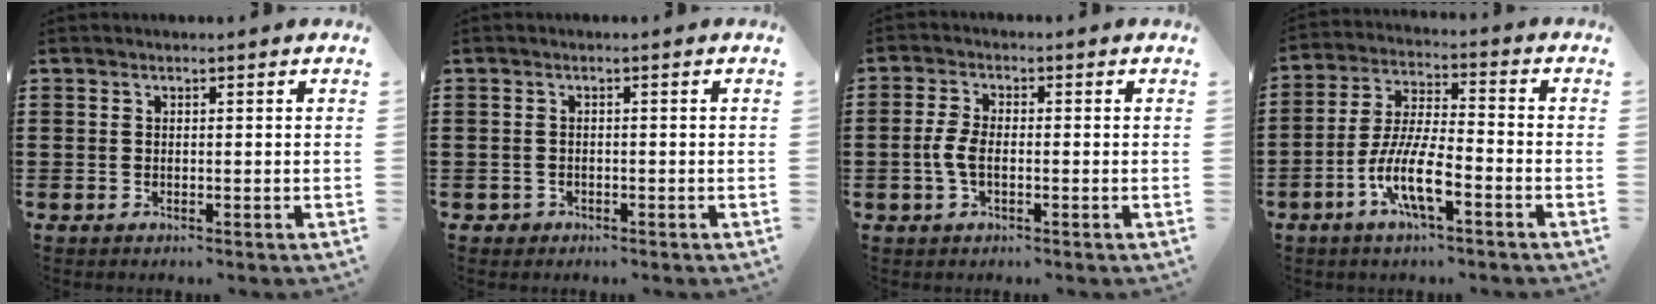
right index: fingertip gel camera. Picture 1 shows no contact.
{"total": 0.7, "force": [-0.5, 0.5, 0.1], "torque": [-0.004, 0.002, -0.012]}
{"total": 3.6, "force": [-0.7, 1.7, 3.1], "torque": [-0.085, -0.008, -0.021]}
{"total": 9.5, "force": [-4.4, 2.5, 8.0], "torque": [-0.185, -0.010, -0.088]}